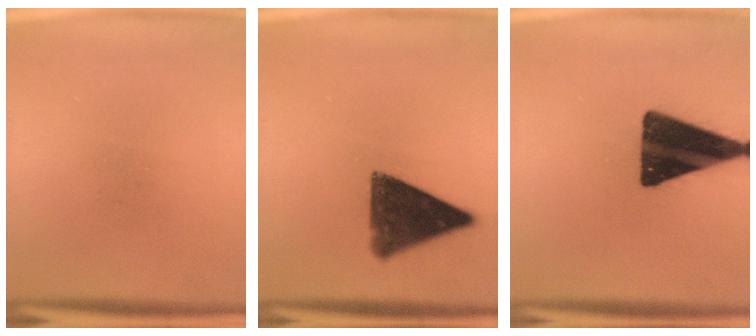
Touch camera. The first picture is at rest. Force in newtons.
{"total": 12.0}
{"total": 18.4}